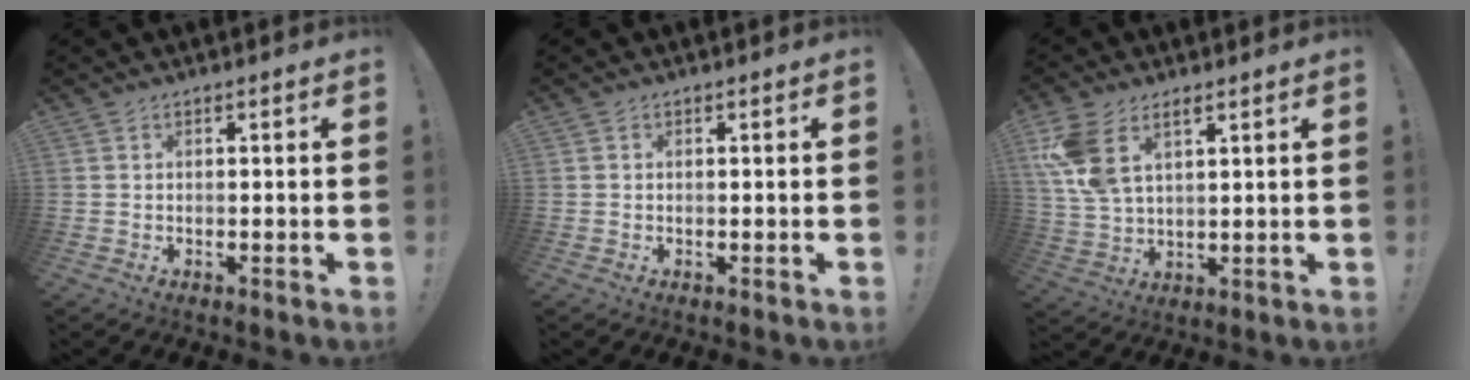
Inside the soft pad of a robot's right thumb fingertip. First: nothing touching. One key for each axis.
{"total": 0.0}
{"total": 9.9, "fx": 5.2, "fy": 5.5, "fz": 6.4, "tx": -0.130, "ty": -0.014, "tz": 0.099}